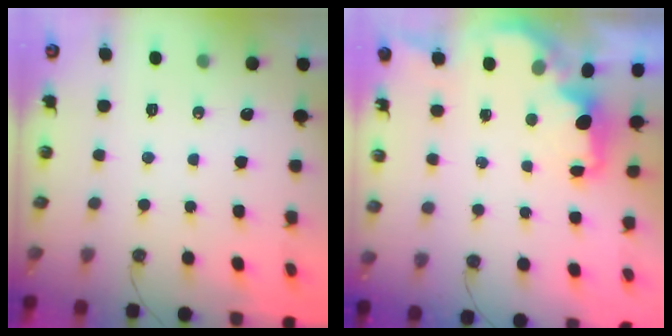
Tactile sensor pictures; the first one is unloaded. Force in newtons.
{"total": 1.6, "press": 1.5, "slide": 0.6}